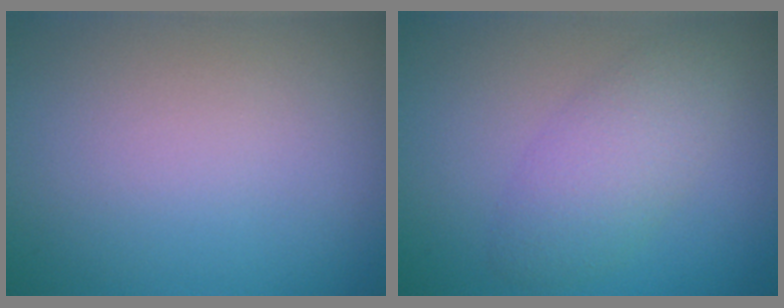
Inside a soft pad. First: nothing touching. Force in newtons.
{"total": 3.8, "press": 3.8, "slide": 0.3}